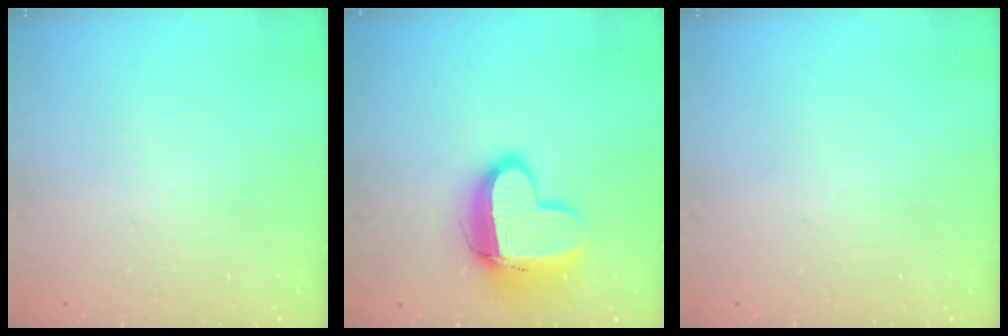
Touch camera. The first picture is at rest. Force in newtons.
{"total": 15.6, "press": 15.5, "slide": 1.5}
{"total": 0.0}